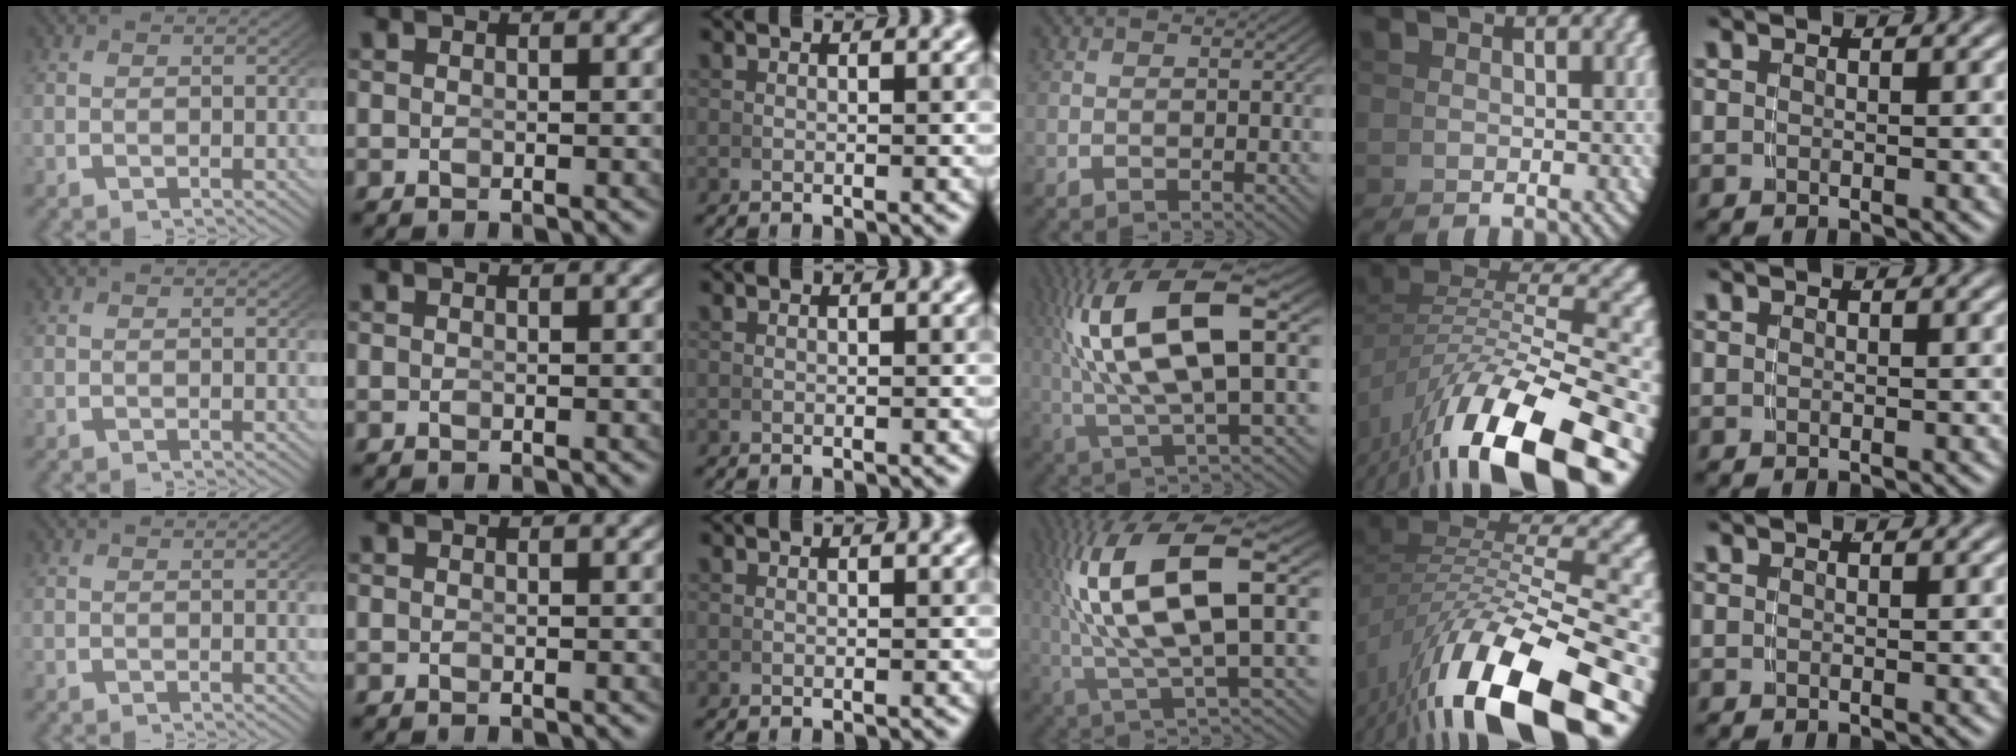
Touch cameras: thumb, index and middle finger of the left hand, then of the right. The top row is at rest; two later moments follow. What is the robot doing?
{"motion": "lift_and_place", "object": "cup"}